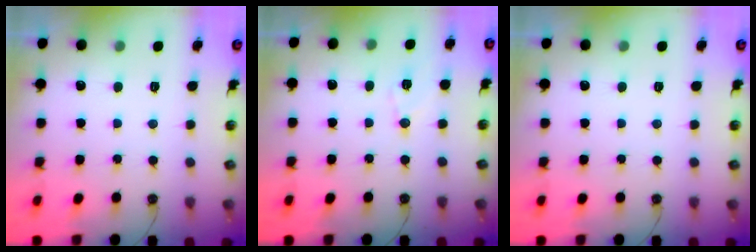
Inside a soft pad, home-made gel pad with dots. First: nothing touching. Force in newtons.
{"total": 6.5, "press": 6.4, "slide": 1.2}
{"total": 0.0}